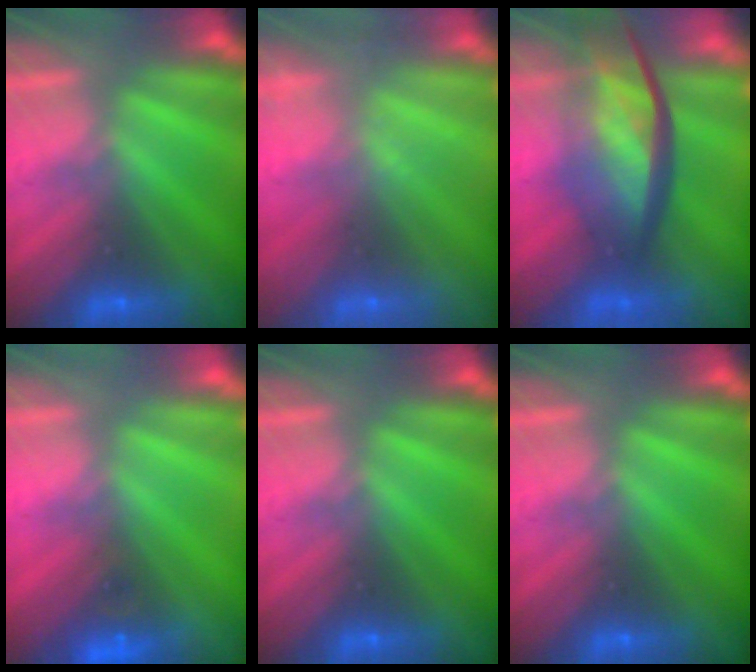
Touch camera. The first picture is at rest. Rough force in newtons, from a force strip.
{"total": 2.2}
{"total": 7.6}
{"total": 4.7}
{"total": 0.0}
{"total": 0.0}